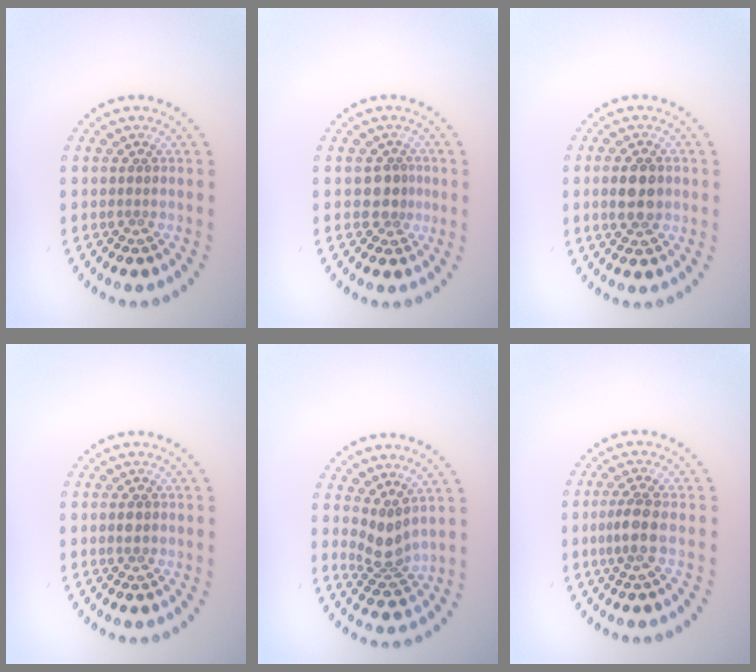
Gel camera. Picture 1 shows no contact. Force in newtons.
{"total": 2.1, "press": 1.7, "slide": 1.2}
{"total": 3.4, "press": 3.4, "slide": 0.1}
{"total": 1.1, "press": 1.1, "slide": 0.1}
{"total": 2.8, "press": 2.1, "slide": 1.9}
{"total": 2.2, "press": 1.9, "slide": 1.2}